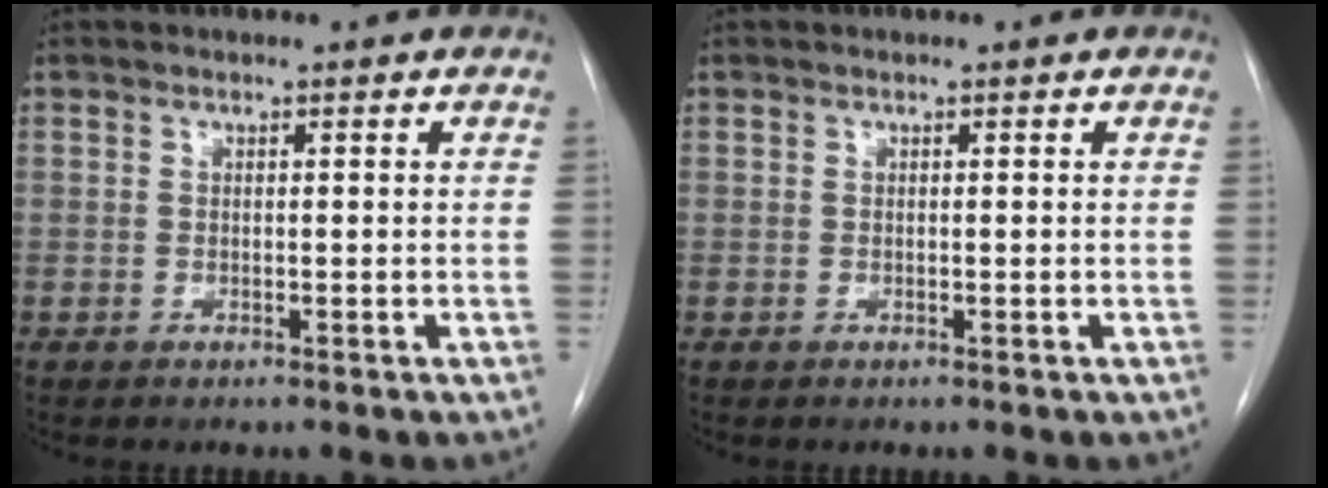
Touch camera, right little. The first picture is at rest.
{"total": 0.0}